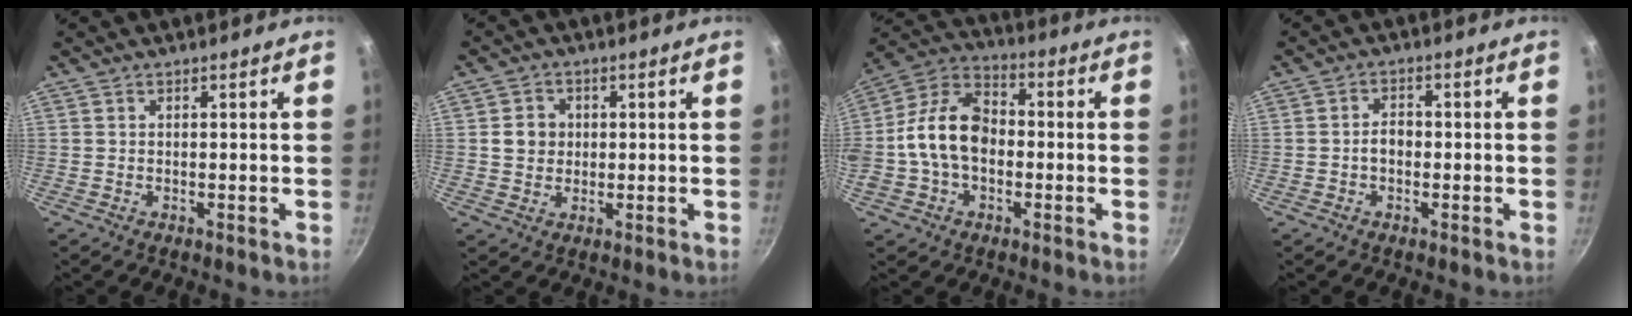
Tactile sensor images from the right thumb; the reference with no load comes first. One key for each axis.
{"total": 4.6, "fx": 0.5, "fy": 4.2, "fz": 1.9, "tx": -0.011, "ty": 0.005, "tz": 0.005}
{"total": 14.2, "fx": -1.3, "fy": 9.8, "fz": 10.2, "tx": -0.161, "ty": 0.040, "tz": -0.043}
{"total": 3.0, "fx": -0.6, "fy": 2.2, "fz": 2.0, "tx": -0.018, "ty": 0.016, "tz": -0.010}